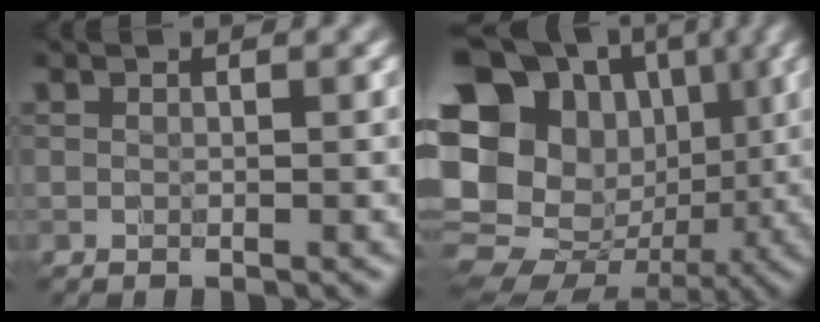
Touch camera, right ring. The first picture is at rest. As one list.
[{"total": 22.0, "force": [0.8, 19.5, 10.2], "torque": [-0.206, 0.029, -0.025]}]